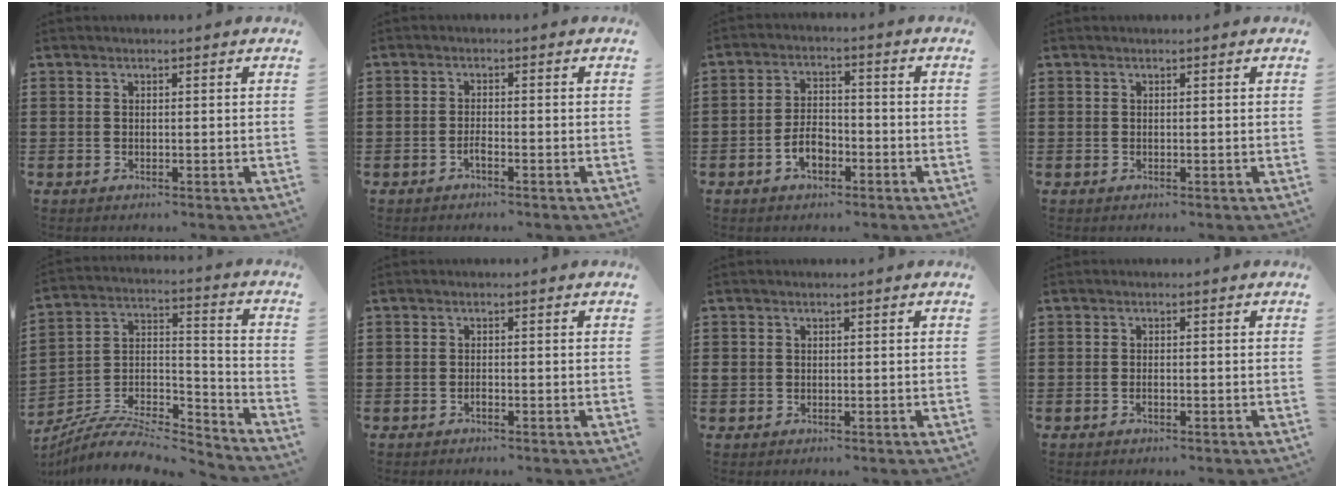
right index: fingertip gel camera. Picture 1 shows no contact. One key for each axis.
{"total": 1.3, "fx": -1.0, "fy": 0.3, "fz": 0.8, "tx": -0.019, "ty": -0.004, "tz": -0.018}
{"total": 4.6, "fx": -2.2, "fy": 2.6, "fz": 3.1, "tx": -0.061, "ty": 0.005, "tz": -0.042}
{"total": 0.0}
{"total": 7.5, "fx": -6.7, "fy": 2.1, "fz": 2.6, "tx": -0.053, "ty": 0.002, "tz": -0.132}
{"total": 0.7, "fx": -0.6, "fy": 0.2, "fz": 0.3, "tx": -0.008, "ty": -0.001, "tz": -0.011}
{"total": 0.9, "fx": 0.0, "fy": 0.9, "fz": 0.3, "tx": -0.007, "ty": 0.006, "tz": -0.002}
{"total": 0.8, "fx": -0.5, "fy": 0.2, "fz": 0.6, "tx": -0.014, "ty": -0.005, "tz": -0.007}